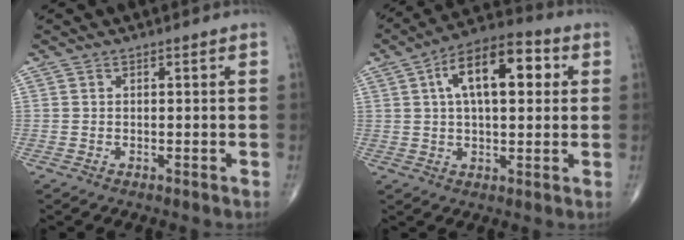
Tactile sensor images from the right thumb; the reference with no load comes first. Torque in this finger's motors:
{"motor_torque": [0.80, 3.42, 1.51, 0.07, 0.12]}